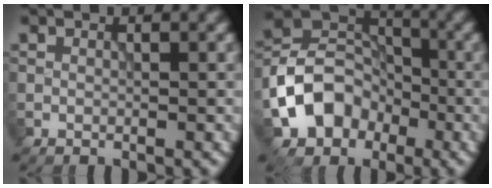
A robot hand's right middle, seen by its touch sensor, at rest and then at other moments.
{"total": 7.7, "force": [-3.2, 6.0, 3.5], "torque": [-0.050, 0.007, -0.069]}